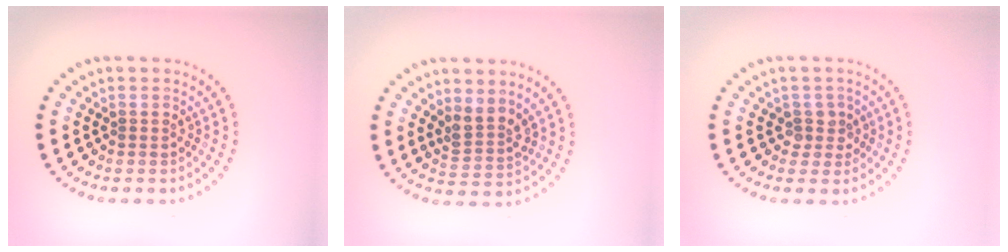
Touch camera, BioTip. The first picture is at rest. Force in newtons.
{"total": 2.6, "press": 1.9, "slide": 1.7}
{"total": 1.8, "press": 1.3, "slide": 1.2}